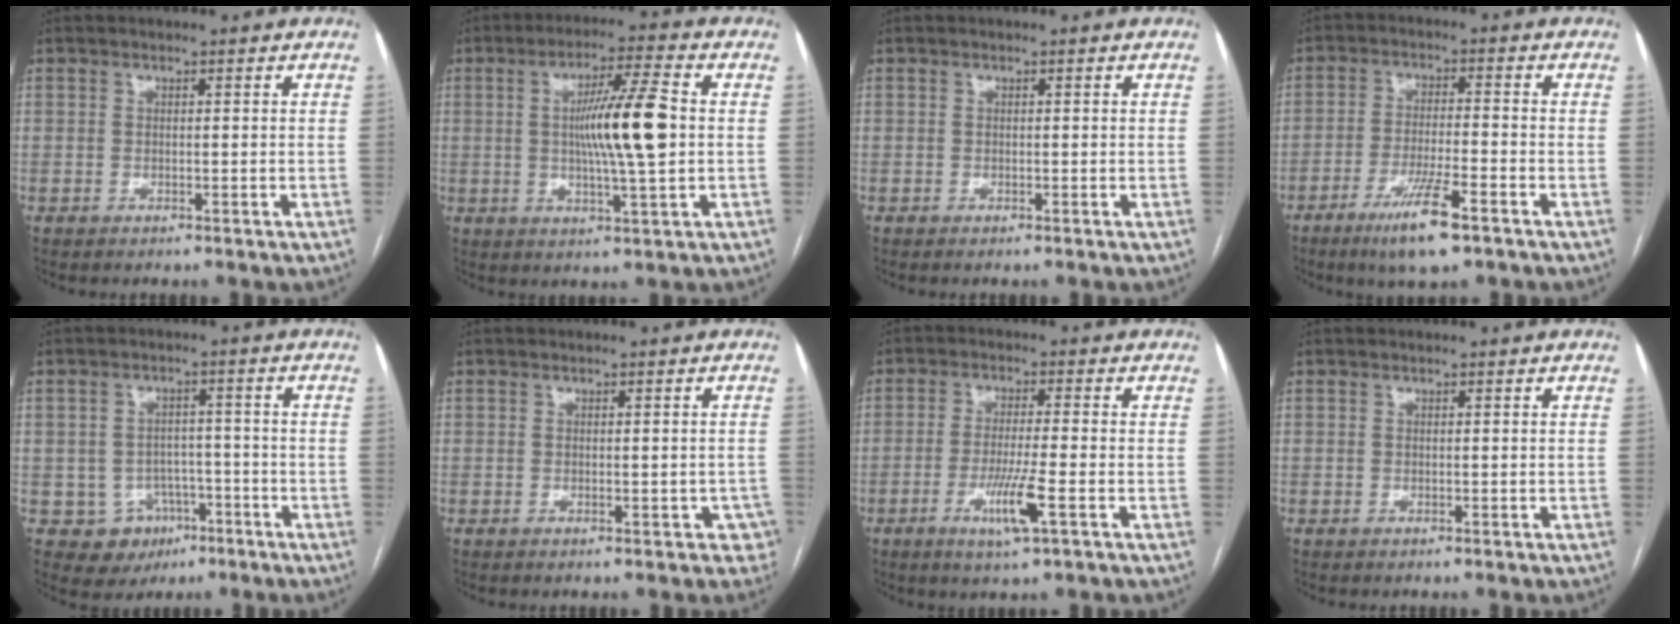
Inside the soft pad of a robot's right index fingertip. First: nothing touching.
{"total": 10.6, "force": [0.5, 0.2, 10.6], "torque": [-0.183, 0.001, 0.008]}
{"total": 0.0}
{"total": 8.4, "force": [-5.2, 0.8, 6.6], "torque": [-0.123, -0.016, -0.085]}
{"total": 5.8, "force": [-2.3, 5.3, 0.9], "torque": [-0.004, 0.013, -0.020]}
{"total": 2.8, "force": [-1.2, 1.4, 2.1], "torque": [-0.010, 0.007, -0.010]}
{"total": 6.7, "force": [-2.7, -0.2, 6.2], "torque": [-0.118, -0.014, -0.048]}
{"total": 0.0}